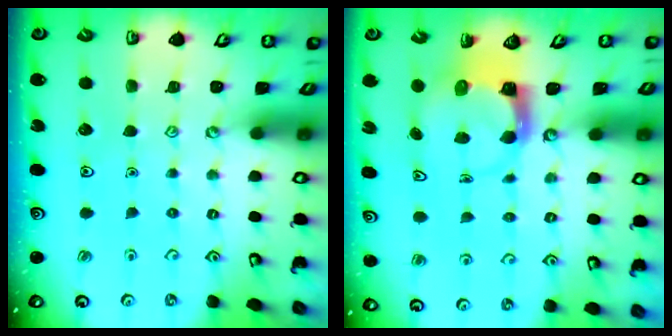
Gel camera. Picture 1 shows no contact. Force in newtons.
{"total": 3.7, "press": 3.6, "slide": 0.5}